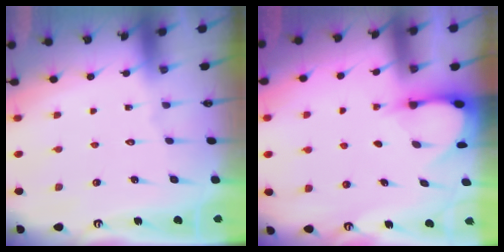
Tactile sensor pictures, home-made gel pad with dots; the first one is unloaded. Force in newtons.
{"total": 3.1, "press": 3.1, "slide": 0.3}